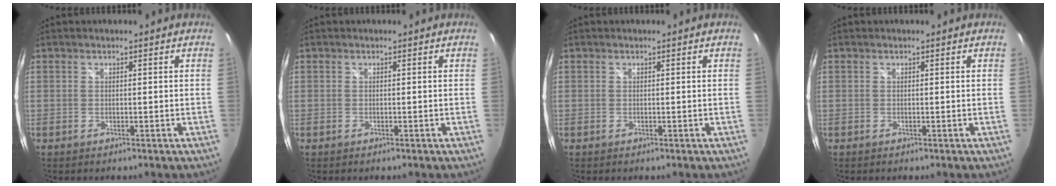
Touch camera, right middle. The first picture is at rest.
{"total": 0.0}
{"total": 0.0}
{"total": 0.0}